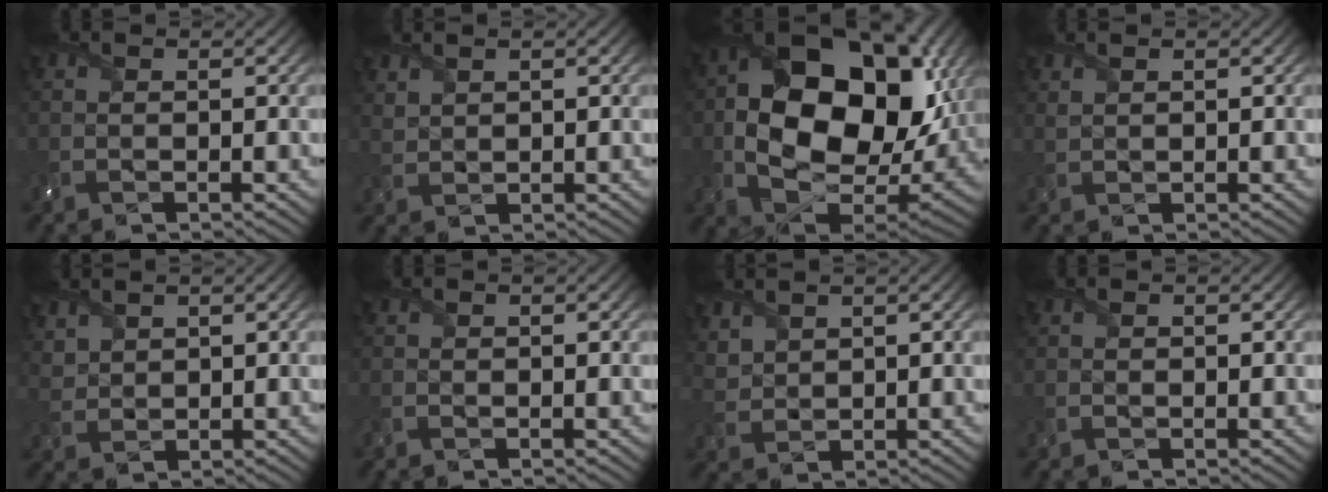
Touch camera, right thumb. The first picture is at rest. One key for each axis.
{"total": 1.7, "fx": 1.6, "fy": 0.3, "fz": 0.3, "tx": -0.018, "ty": 0.005, "tz": 0.041}
{"total": 19.4, "fx": 2.3, "fy": 13.1, "fz": 14.1, "tx": -0.261, "ty": -0.034, "tz": 0.063}
{"total": 1.0, "fx": 1.0, "fy": -0.1, "fz": 0.1, "tx": -0.014, "ty": 0.003, "tz": 0.023}
{"total": 2.4, "fx": 2.1, "fy": 1.0, "fz": 0.5, "tx": -0.023, "ty": 0.004, "tz": 0.050}
{"total": 0.0}
{"total": 2.8, "fx": 2.4, "fy": 1.1, "fz": 0.8, "tx": -0.033, "ty": 0.004, "tz": 0.057}
{"total": 0.0}